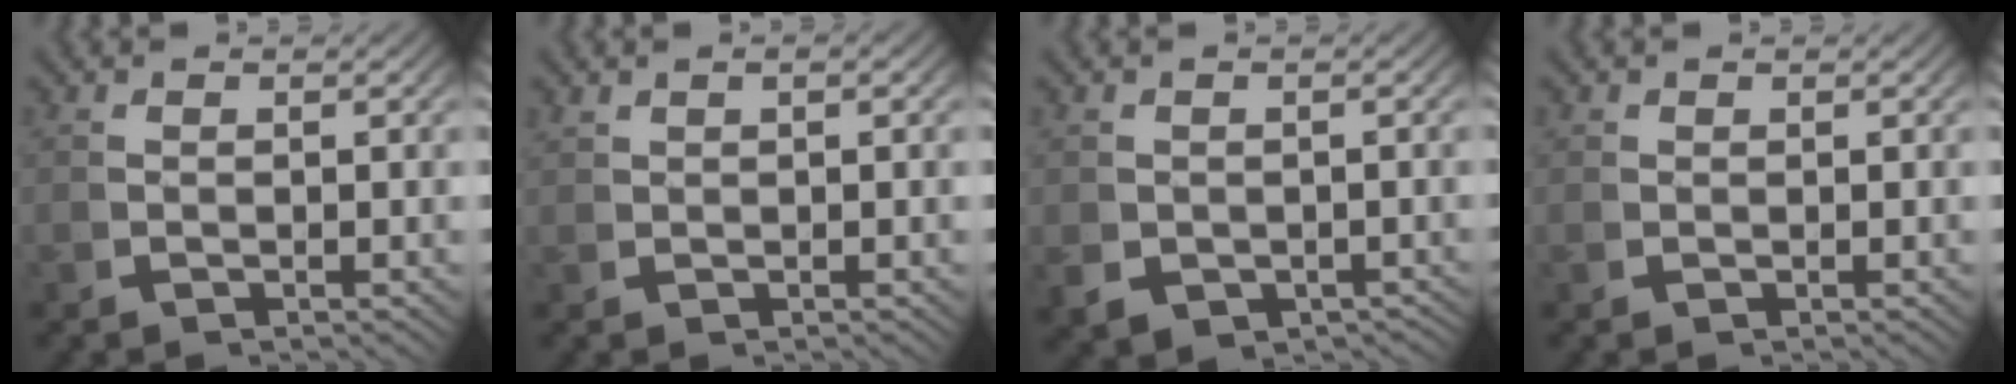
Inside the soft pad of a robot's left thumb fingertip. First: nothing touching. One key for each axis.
{"total": 0.8, "fx": 0.6, "fy": 0.2, "fz": 0.4, "tx": -0.007, "ty": 0.002, "tz": 0.016}
{"total": 4.3, "fx": -1.9, "fy": 3.3, "fz": 1.9, "tx": -0.044, "ty": -0.024, "tz": -0.019}
{"total": 0.6, "fx": 0.3, "fy": 0.5, "fz": 0.1, "tx": -0.004, "ty": -0.006, "tz": 0.009}